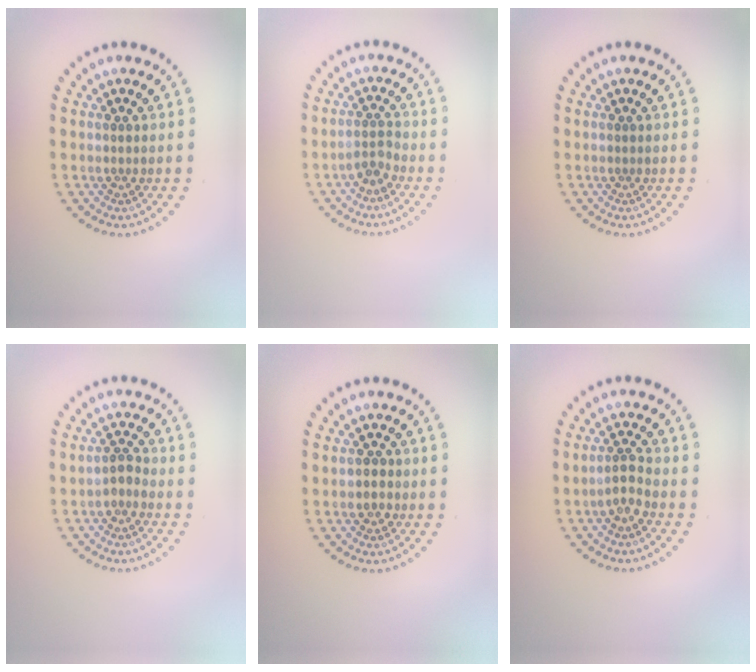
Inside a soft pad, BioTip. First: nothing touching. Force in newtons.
{"total": 1.7, "press": 1.3, "slide": 1.2}
{"total": 0.0}
{"total": 1.2, "press": 1.0, "slide": 0.7}
{"total": 1.2, "press": 1.1, "slide": 0.4}
{"total": 1.9, "press": 1.4, "slide": 1.2}